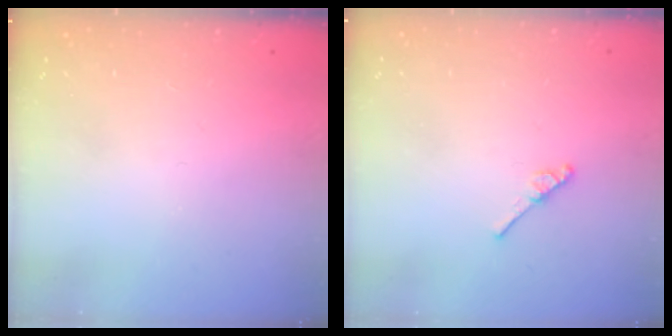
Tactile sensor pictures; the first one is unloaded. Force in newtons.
{"total": 3.0, "press": 2.9, "slide": 0.5}